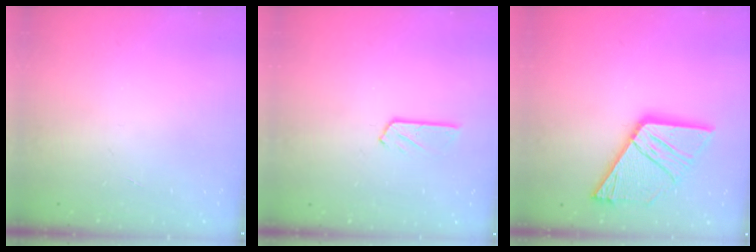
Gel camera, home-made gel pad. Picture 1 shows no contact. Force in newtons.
{"total": 4.6, "press": 4.5, "slide": 0.5}
{"total": 19.2, "press": 19.1, "slide": 2.1}